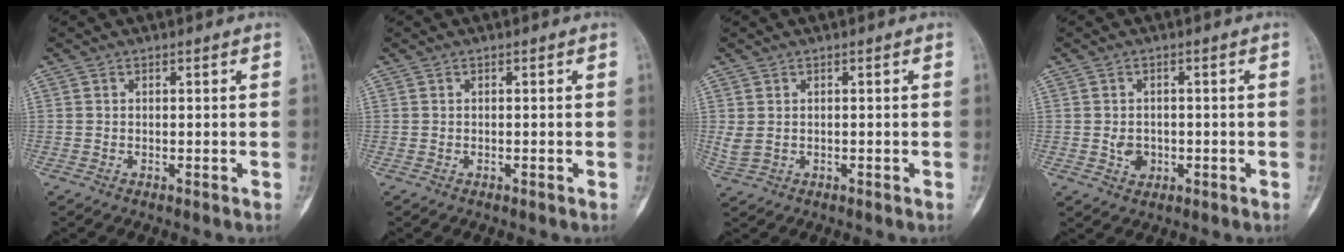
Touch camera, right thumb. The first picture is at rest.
{"total": 0.0}
{"total": 2.5, "force": [0.0, 1.7, 1.8], "torque": [-0.048, 0.004, 0.008]}
{"total": 3.1, "force": [-0.6, 2.5, 1.7], "torque": [-0.020, 0.003, -0.004]}